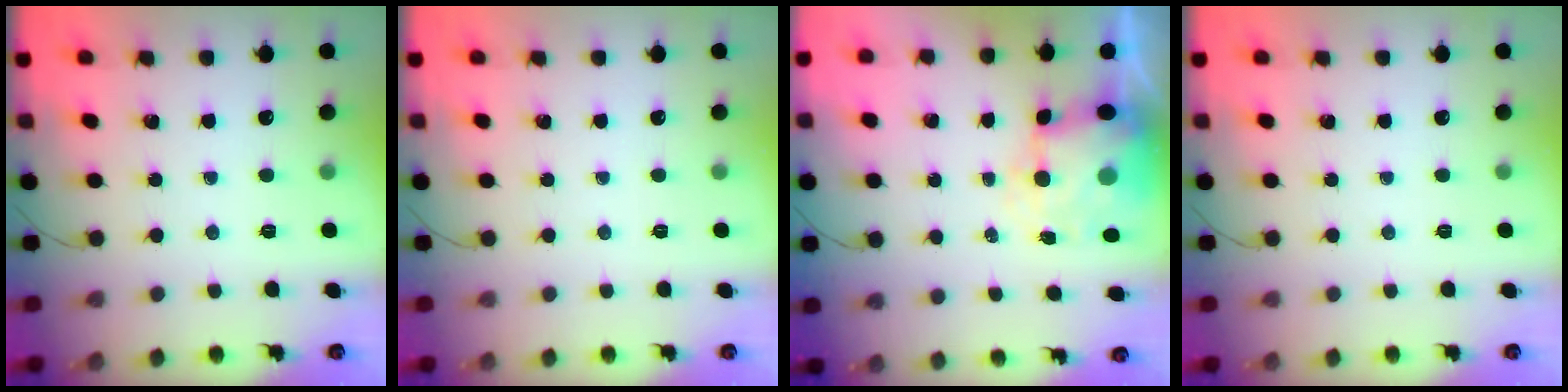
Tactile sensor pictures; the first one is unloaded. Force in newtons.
{"total": 0.0}
{"total": 6.0, "press": 5.7, "slide": 1.7}
{"total": 0.0}